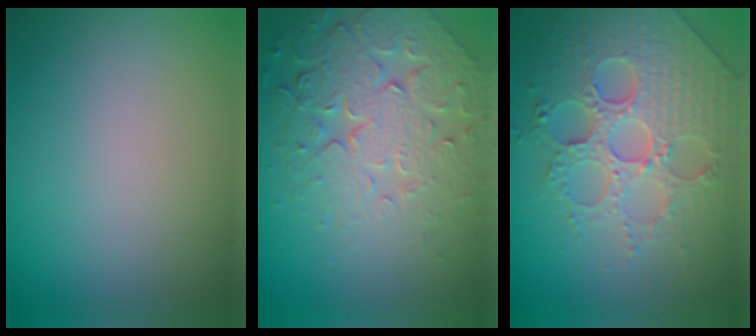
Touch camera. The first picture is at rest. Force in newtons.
{"total": 8.1, "press": 5.7, "slide": 5.7}
{"total": 7.3, "press": 6.0, "slide": 4.0}